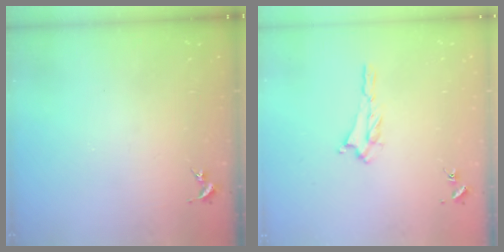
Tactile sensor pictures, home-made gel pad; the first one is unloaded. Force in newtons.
{"total": 1.2, "press": 1.1, "slide": 0.5}